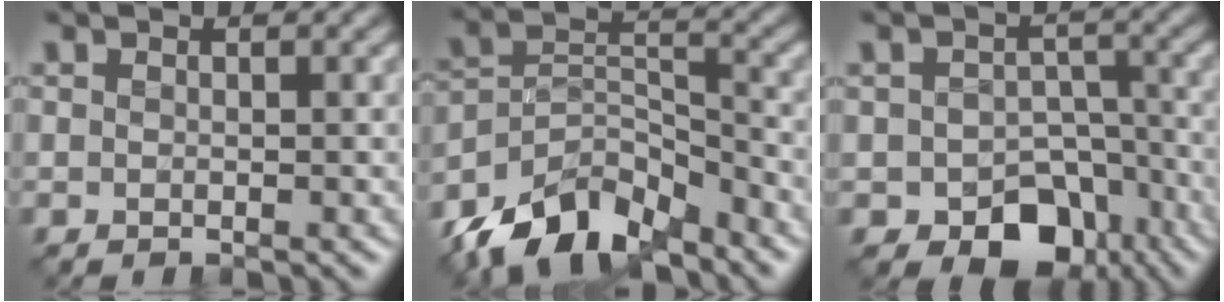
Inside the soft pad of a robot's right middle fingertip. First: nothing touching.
{"total": 9.3, "force": [-7.4, 4.0, 4.1], "torque": [-0.067, 0.002, -0.146]}
{"total": 7.1, "force": [-3.7, 4.8, 3.6], "torque": [-0.047, -0.015, -0.050]}